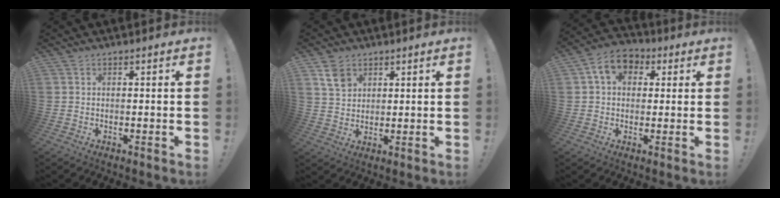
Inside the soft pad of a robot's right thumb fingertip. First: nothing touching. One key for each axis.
{"total": 6.4, "fx": 3.6, "fy": 4.7, "fz": 2.5, "tx": -0.028, "ty": -0.015, "tz": 0.068}
{"total": 8.8, "fx": 2.9, "fy": 6.5, "fz": 5.1, "tx": -0.083, "ty": 0.002, "tz": 0.059}